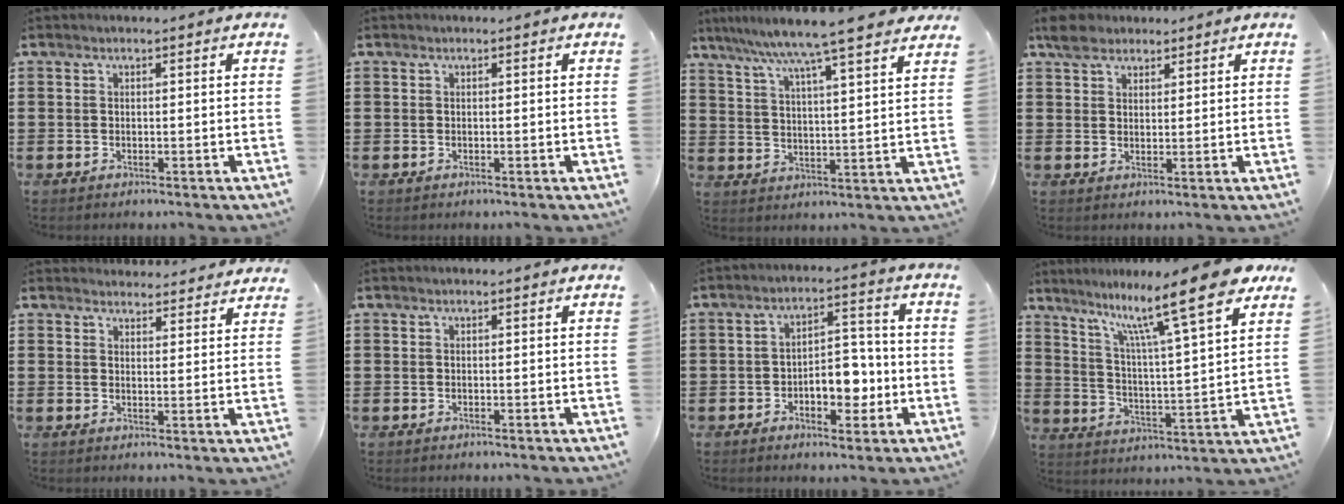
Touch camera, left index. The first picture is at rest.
{"total": 0.0}
{"total": 7.8, "force": [6.8, -1.0, 3.8], "torque": [-0.099, -0.037, 0.112]}
{"total": 4.0, "force": [3.0, 2.4, 1.1], "torque": [-0.028, 0.009, 0.055]}
{"total": 3.3, "force": [3.3, 0.5, 0.0], "torque": [-0.002, -0.015, 0.060]}
{"total": 0.0}
{"total": 7.1, "force": [-2.2, 4.2, 5.3], "torque": [-0.078, 0.010, -0.043]}
{"total": 13.9, "force": [10.3, 0.7, 9.3], "torque": [-0.179, -0.060, 0.161]}